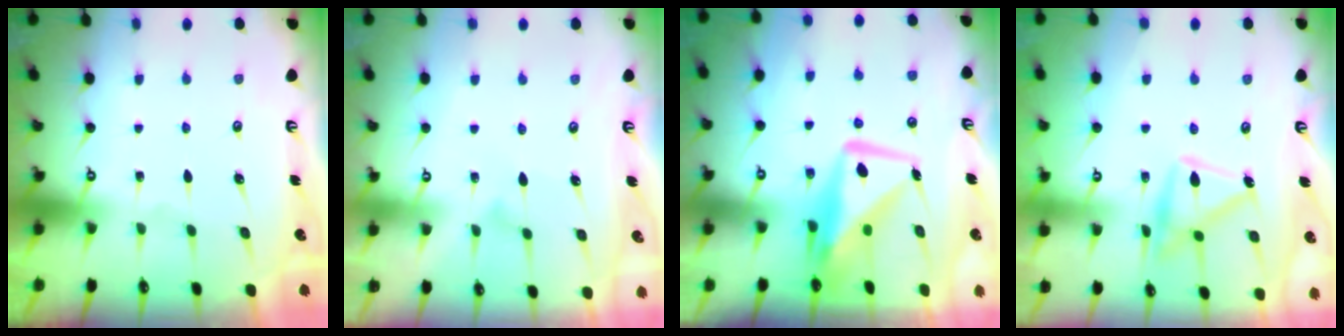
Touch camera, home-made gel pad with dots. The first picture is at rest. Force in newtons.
{"total": 4.2, "press": 4.2, "slide": 0.3}
{"total": 11.3, "press": 11.2, "slide": 0.8}
{"total": 14.4, "press": 14.4, "slide": 0.7}